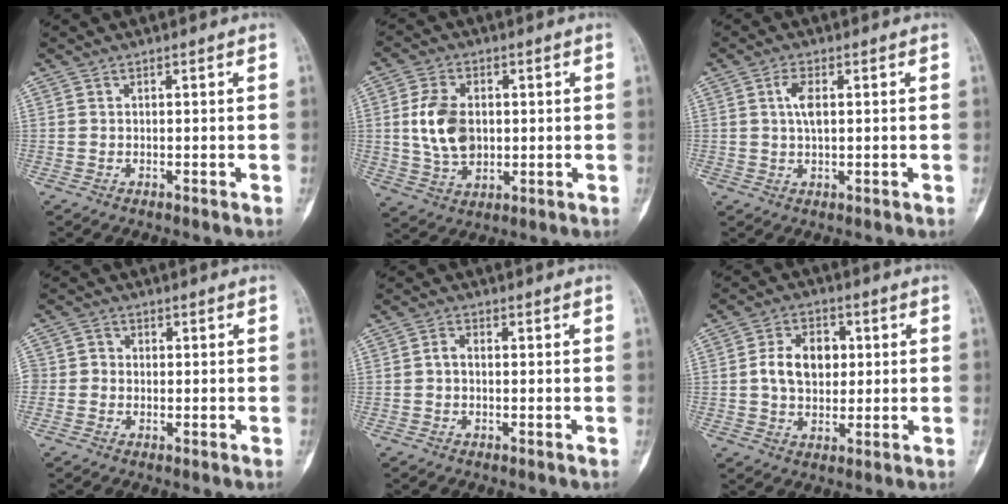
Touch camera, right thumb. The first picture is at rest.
{"total": 10.0, "force": [0.8, 7.0, 7.1], "torque": [-0.116, 0.001, 0.019]}
{"total": 3.5, "force": [0.7, 1.6, 3.0], "torque": [-0.055, 0.006, 0.011]}
{"total": 3.9, "force": [-0.4, 3.6, 1.3], "torque": [-0.001, 0.013, -0.014]}
{"total": 2.0, "force": [-0.1, 1.4, 1.4], "torque": [-0.012, 0.012, -0.008]}
{"total": 9.3, "force": [1.1, 6.7, 6.3], "torque": [-0.077, 0.011, 0.015]}